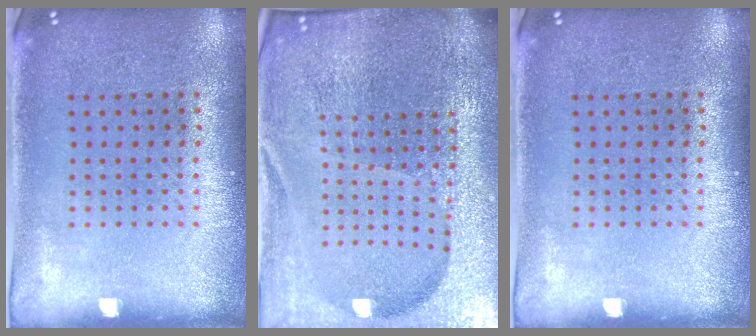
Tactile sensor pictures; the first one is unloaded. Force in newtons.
{"total": 6.7, "press": 5.8, "slide": 3.3}
{"total": 0.0}